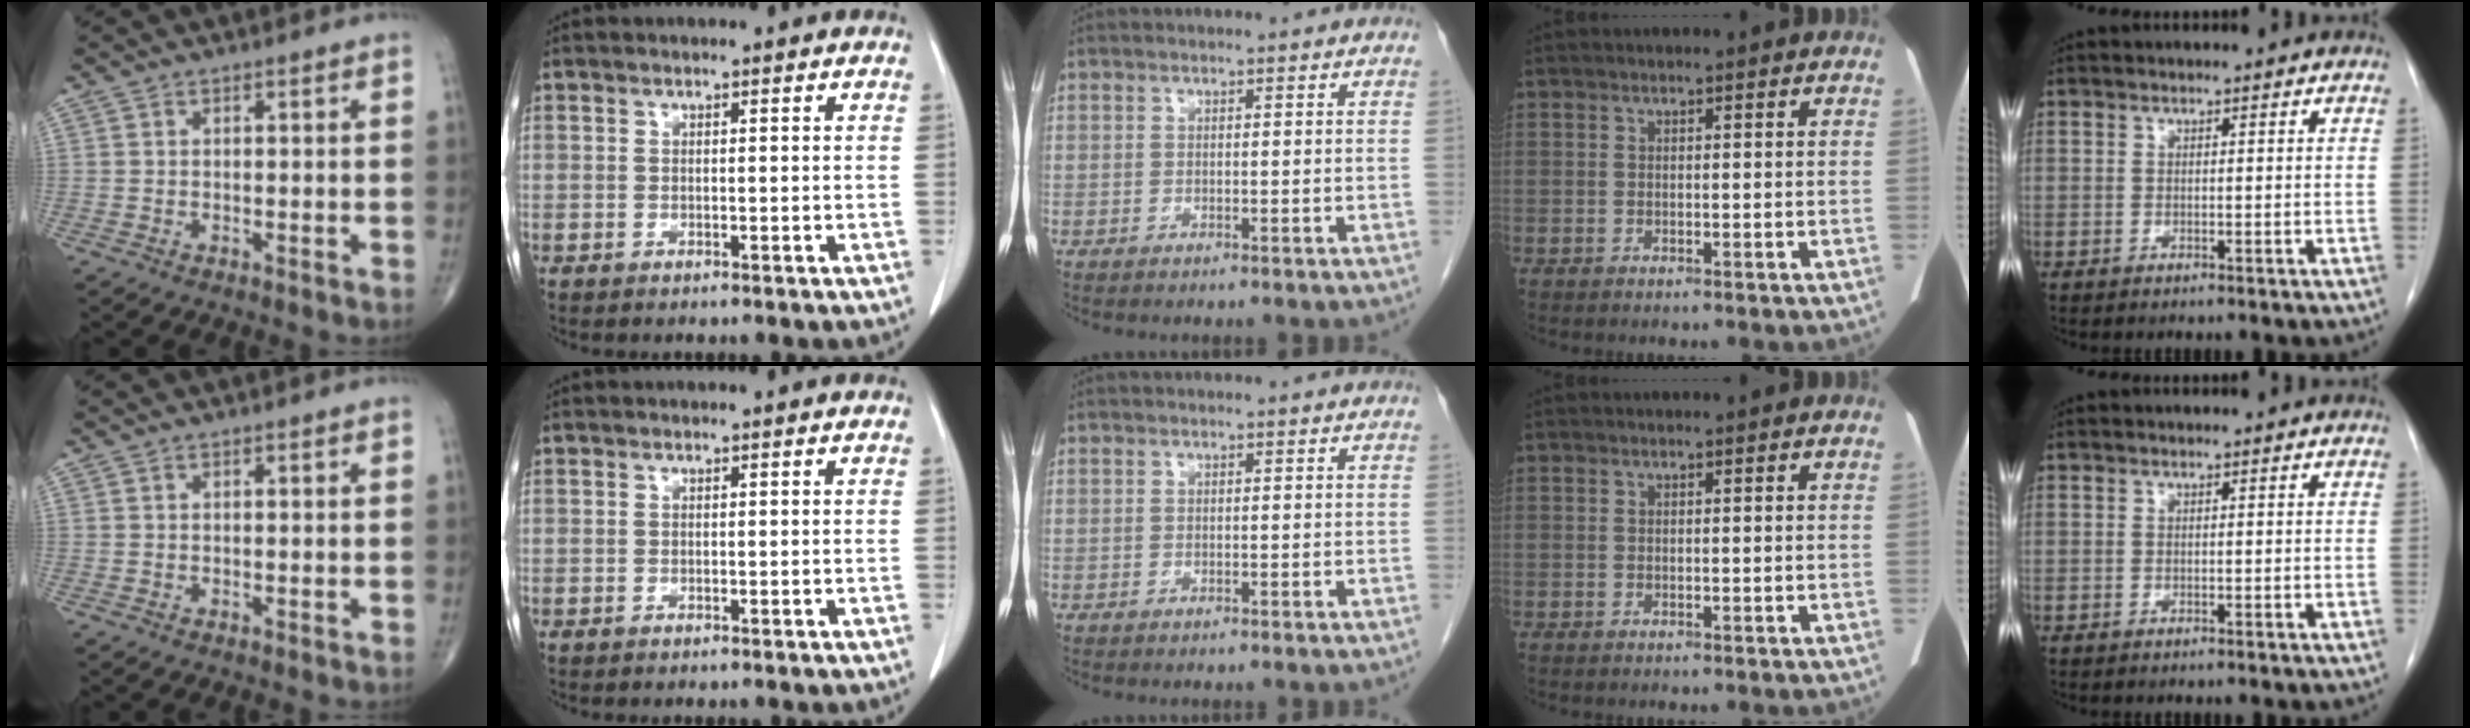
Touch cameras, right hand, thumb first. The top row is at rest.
{}